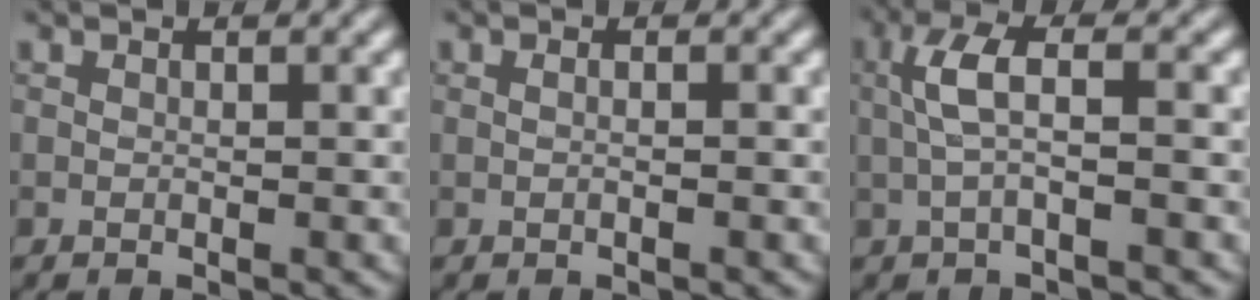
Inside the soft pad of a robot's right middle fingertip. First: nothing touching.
{"total": 0.7, "force": [0.2, 0.3, 0.6], "torque": [0.010, -0.002, -0.003]}
{"total": 2.9, "force": [-0.1, 0.6, 2.8], "torque": [-0.061, 0.016, 0.002]}